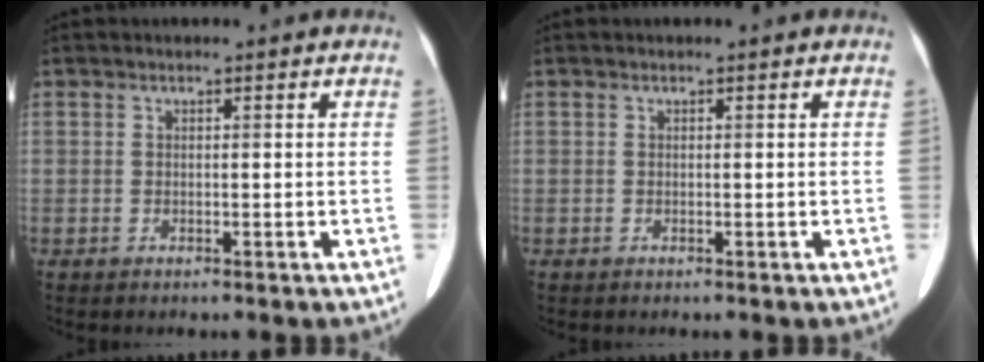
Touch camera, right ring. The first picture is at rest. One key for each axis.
{"total": 0.0}